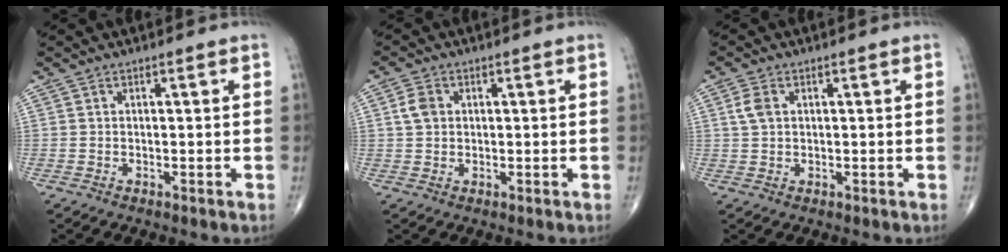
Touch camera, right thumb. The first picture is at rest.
{"total": 3.3, "force": [0.7, 2.5, 1.9], "torque": [-0.035, 0.004, 0.012]}
{"total": 2.9, "force": [0.8, 1.9, 2.1], "torque": [-0.046, 0.005, 0.017]}